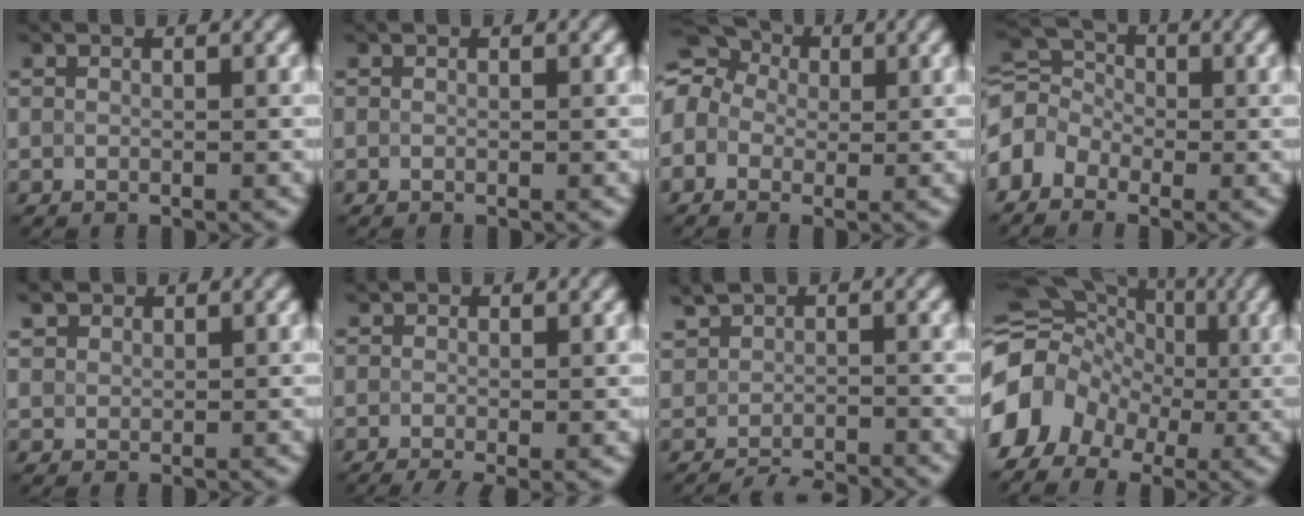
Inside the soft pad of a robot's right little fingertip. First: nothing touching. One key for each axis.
{"total": 0.0}
{"total": 7.8, "fx": 1.3, "fy": 6.5, "fz": 4.1, "tx": -0.084, "ty": 0.042, "tz": -0.025}
{"total": 3.3, "fx": -1.9, "fy": 2.2, "fz": 1.6, "tx": -0.038, "ty": 0.016, "tz": -0.057}
{"total": 1.9, "fx": 1.5, "fy": 1.1, "fz": 0.6, "tx": -0.025, "ty": 0.005, "tz": 0.033}
{"total": 2.3, "fx": -0.6, "fy": 1.2, "fz": 1.9, "tx": -0.036, "ty": -0.006, "tz": -0.011}
{"total": 2.9, "fx": -2.5, "fy": 1.2, "fz": 1.0, "tx": -0.011, "ty": -0.010, "tz": -0.051}
{"total": 8.2, "fx": -2.3, "fy": 6.6, "fz": 4.3, "tx": -0.077, "ty": 0.016, "tz": -0.054}